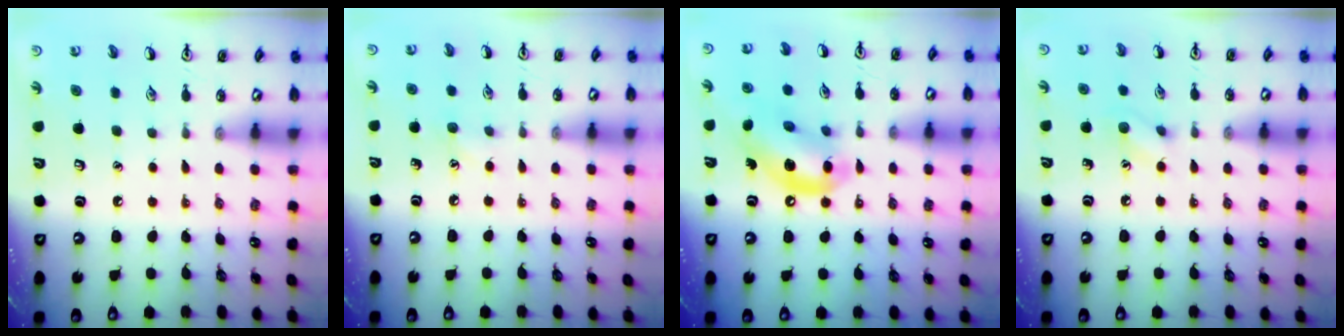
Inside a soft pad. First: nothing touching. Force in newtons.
{"total": 4.4, "press": 4.2, "slide": 1.3}
{"total": 12.2, "press": 11.5, "slide": 4.1}
{"total": 6.0, "press": 5.9, "slide": 1.1}